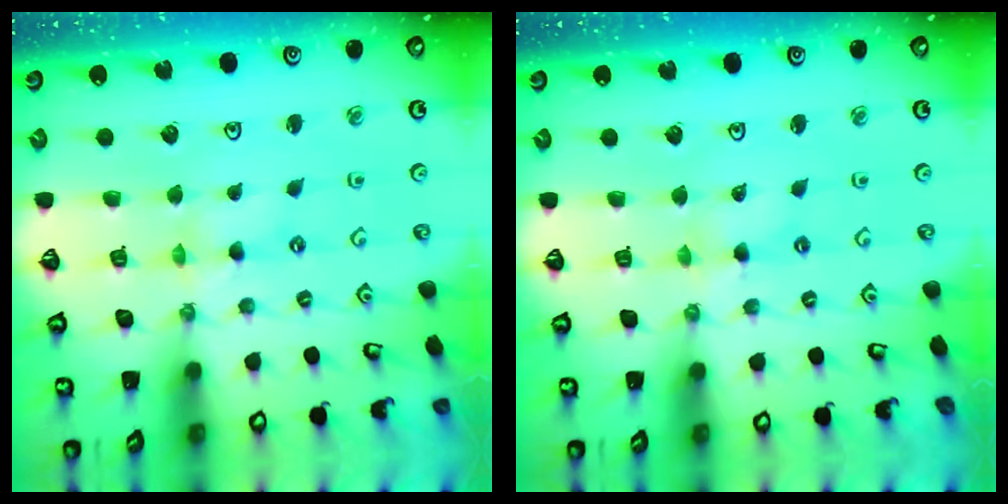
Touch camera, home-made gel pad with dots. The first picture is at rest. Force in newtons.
{"total": 1.4, "press": 1.4, "slide": 0.2}